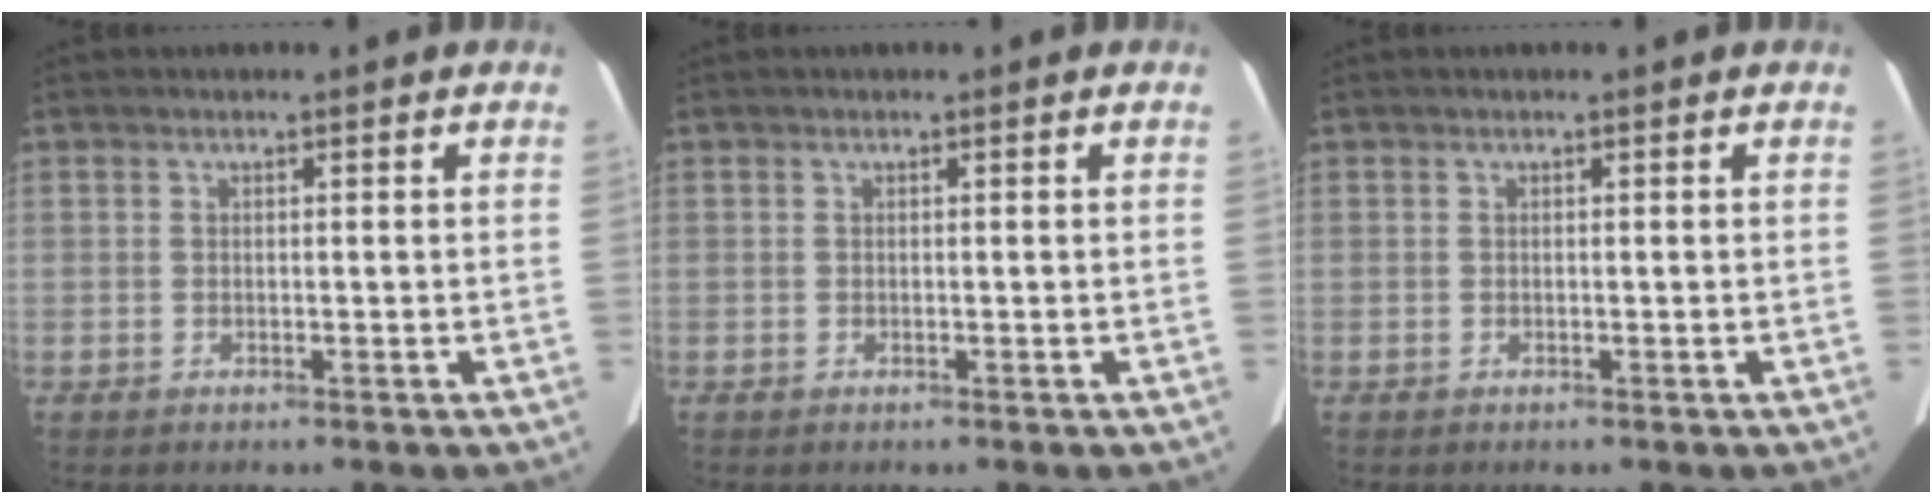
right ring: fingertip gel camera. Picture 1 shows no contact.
{"total": 0.0}
{"total": 0.0}